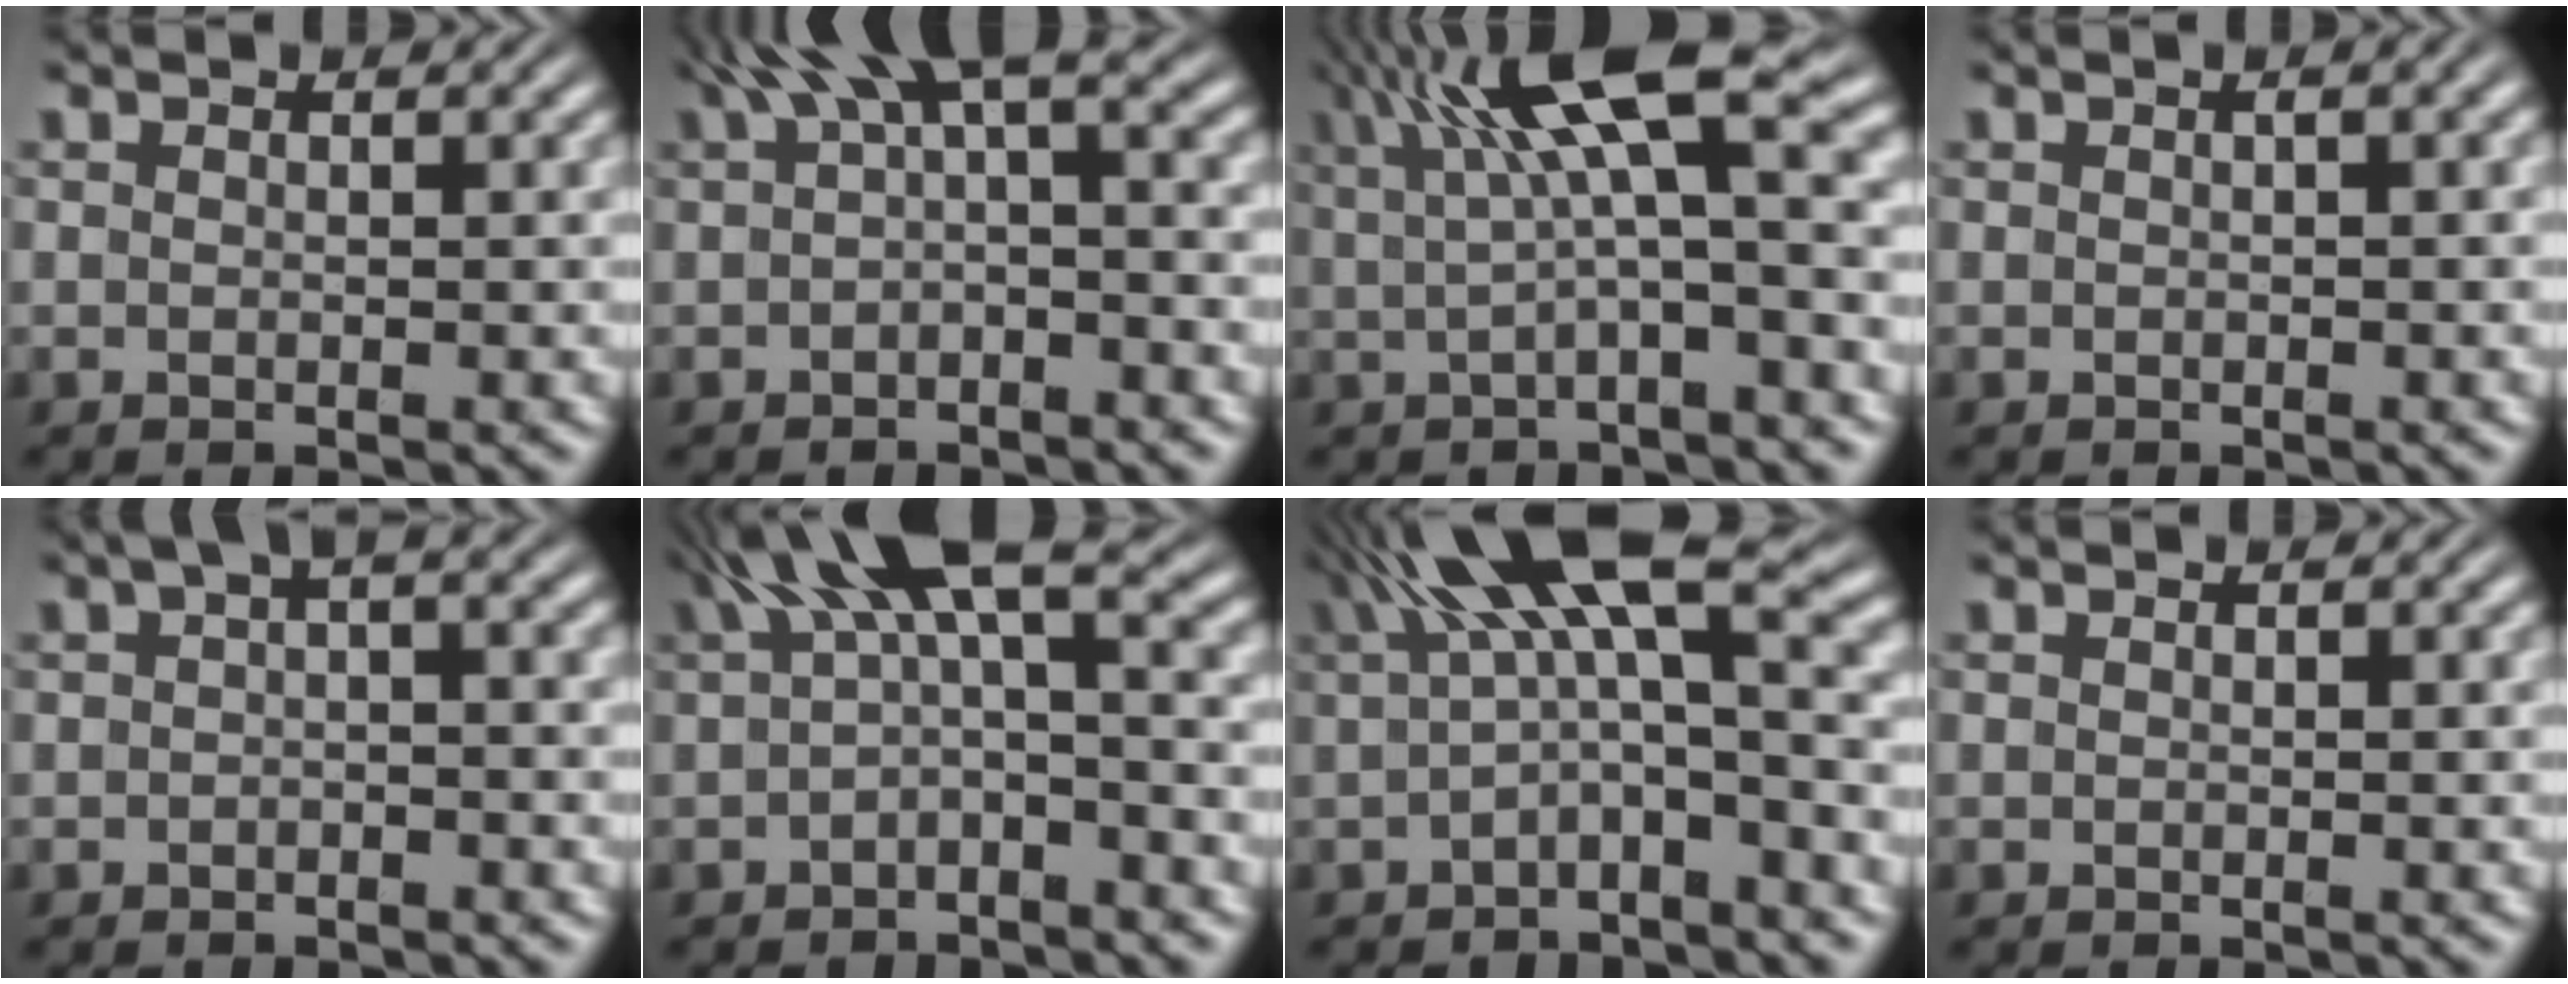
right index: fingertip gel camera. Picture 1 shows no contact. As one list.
[{"total": 4.8, "force": [1.9, 2.0, 3.9], "torque": [-0.075, 0.014, 0.028]}, {"total": 8.2, "force": [3.0, 2.8, 7.1], "torque": [-0.109, 0.032, 0.044]}, {"total": 0.7, "force": [-0.1, 0.4, 0.5], "torque": [-0.007, 0.011, -0.004]}, {"total": 1.6, "force": [0.3, 0.8, 1.4], "torque": [-0.027, 0.008, 0.003]}, {"total": 5.0, "force": [1.8, 2.3, 4.1], "torque": [-0.080, 0.012, 0.028]}, {"total": 6.7, "force": [1.5, 2.9, 5.9], "torque": [-0.110, 0.010, 0.024]}, {"total": 0.0}]